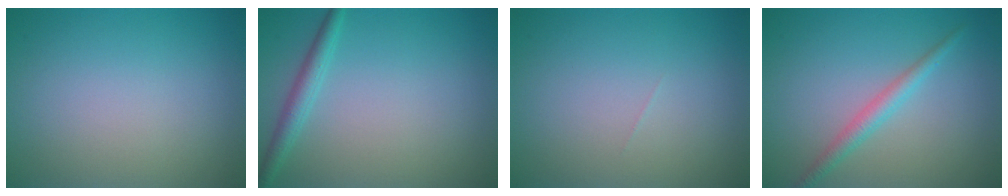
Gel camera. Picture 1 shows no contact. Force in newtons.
{"total": 2.0, "press": 2.0, "slide": 0.1}
{"total": 0.0}
{"total": 2.1, "press": 2.1, "slide": 0.0}